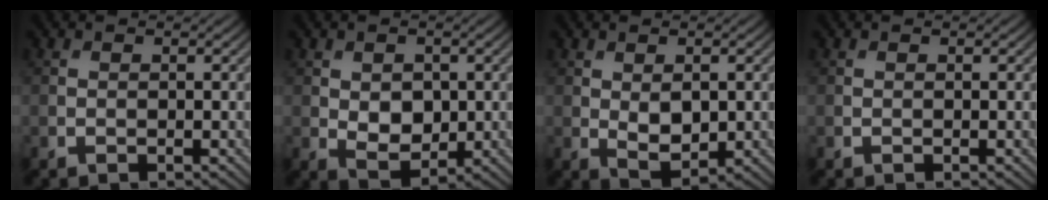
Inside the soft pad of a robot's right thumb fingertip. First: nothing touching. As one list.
[{"total": 4.2, "force": [0.2, 3.0, 2.9], "torque": [-0.058, -0.009, 0.009]}, {"total": 4.0, "force": [0.1, 2.3, 3.2], "torque": [-0.064, -0.007, 0.011]}, {"total": 0.0}]